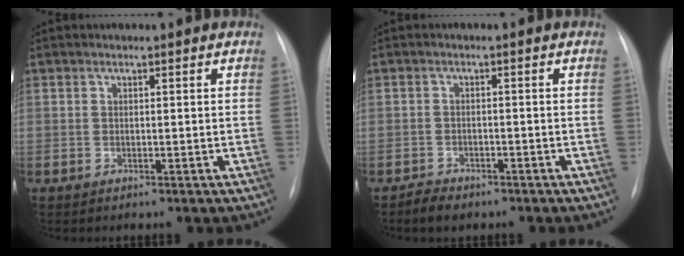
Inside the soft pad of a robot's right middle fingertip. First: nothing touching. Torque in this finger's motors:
{"motor_torque": [0.52, -0.50, 0.04, 0.02]}